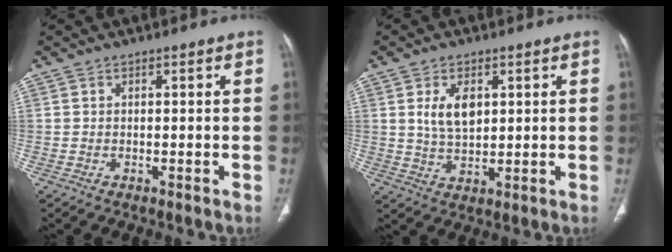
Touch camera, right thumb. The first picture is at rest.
{"total": 6.4, "force": [1.9, 3.7, 4.9], "torque": [-0.080, -0.010, 0.040]}